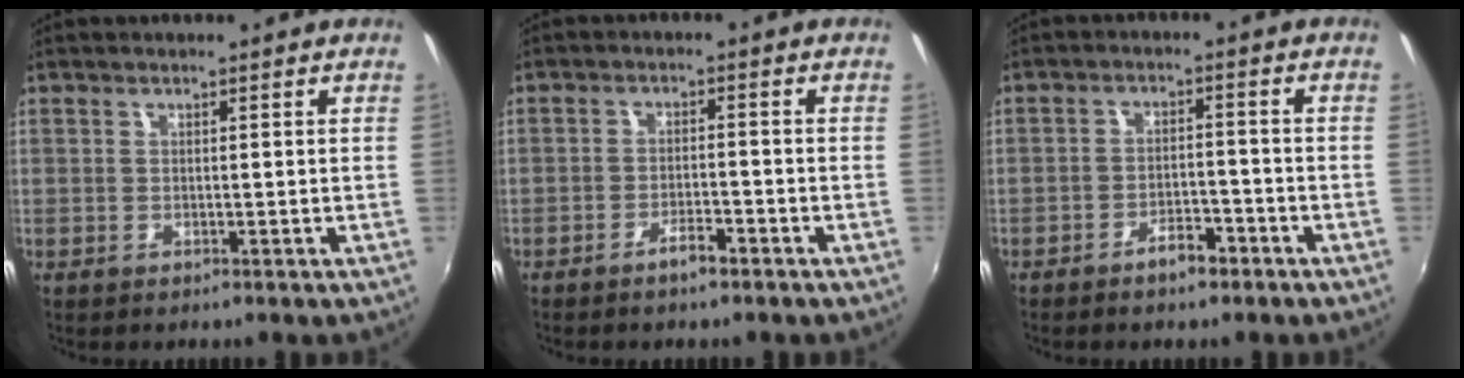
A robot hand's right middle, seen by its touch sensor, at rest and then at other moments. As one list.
[{"total": 2.9, "force": [-2.3, 0.6, 1.8], "torque": [-0.043, 0.001, -0.039]}, {"total": 4.2, "force": [-3.1, 1.6, 2.2], "torque": [-0.049, 0.002, -0.045]}]